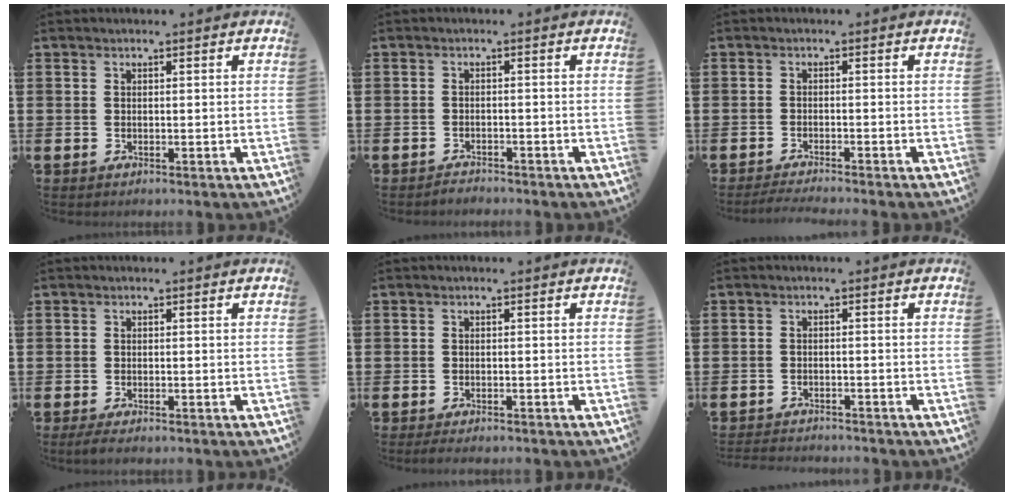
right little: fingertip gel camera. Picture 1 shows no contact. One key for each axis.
{"total": 1.2, "fx": -1.2, "fy": 0.0, "fz": -0.1, "tx": -0.003, "ty": 0.003, "tz": -0.025}
{"total": 1.5, "fx": -1.4, "fy": -0.2, "fz": 0.5, "tx": -0.007, "ty": 0.002, "tz": -0.027}
{"total": 1.0, "fx": -0.7, "fy": 0.3, "fz": 0.7, "tx": -0.013, "ty": -0.002, "tz": -0.013}
{"total": 1.0, "fx": -0.8, "fy": 0.1, "fz": 0.4, "tx": -0.009, "ty": -0.002, "tz": -0.017}
{"total": 1.6, "fx": -1.6, "fy": 0.0, "fz": -0.1, "tx": -0.003, "ty": 0.002, "tz": -0.035}